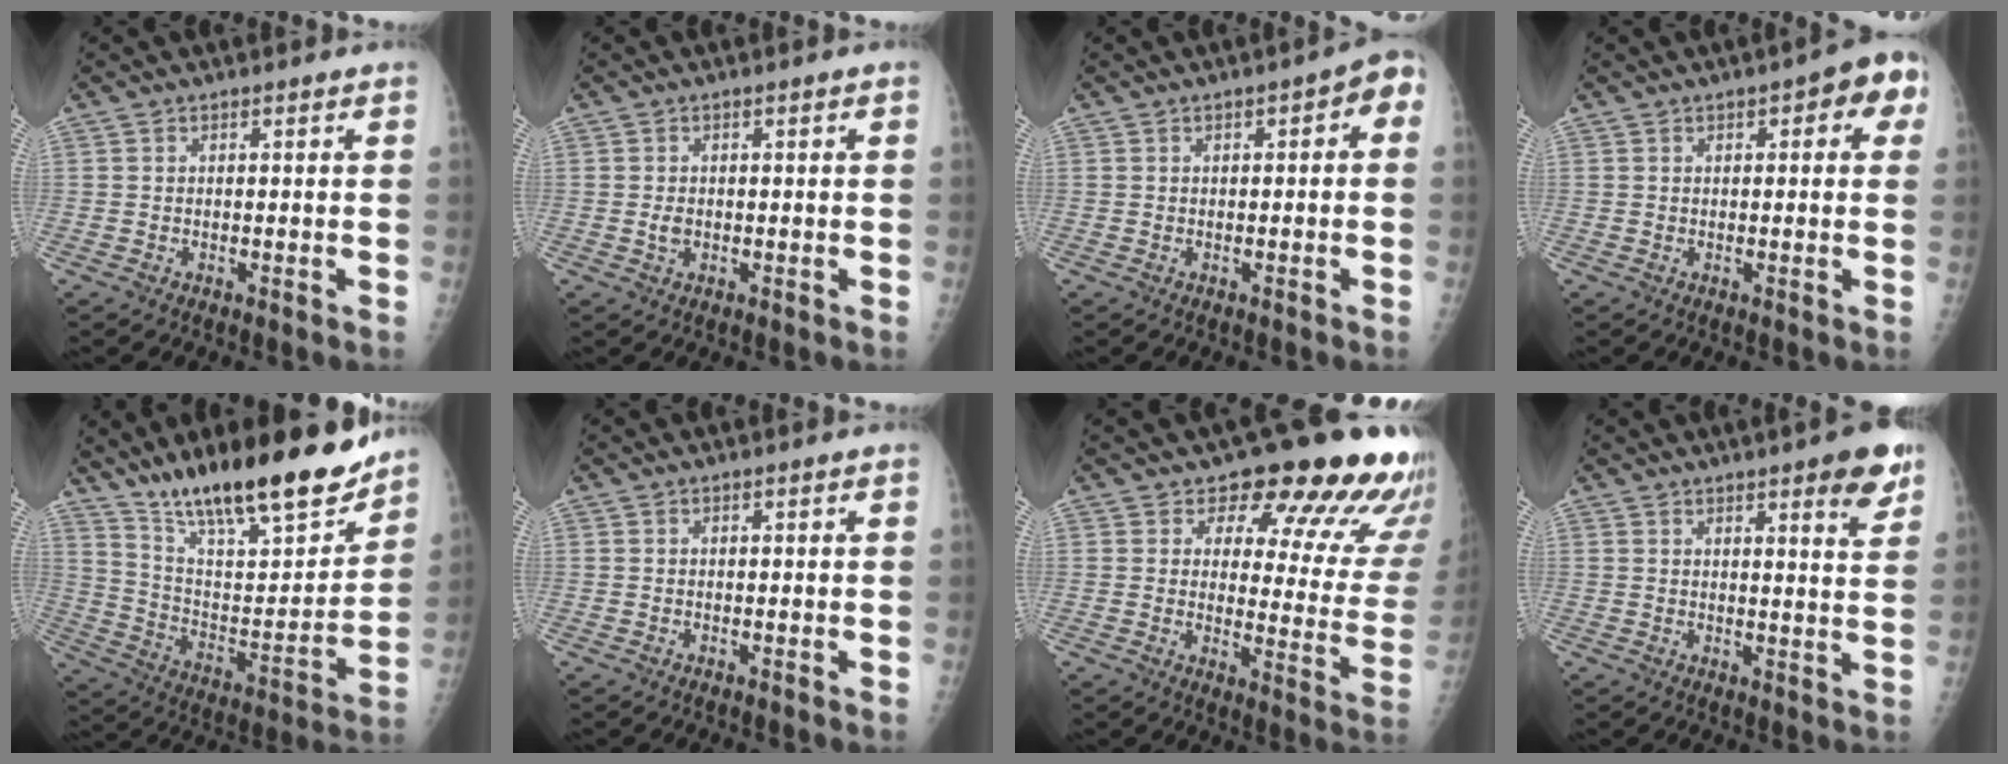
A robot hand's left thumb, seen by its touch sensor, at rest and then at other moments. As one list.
[{"total": 1.5, "force": [-0.2, 1.0, 1.1], "torque": [-0.013, 0.001, -0.001]}, {"total": 3.9, "force": [0.1, 1.9, 3.3], "torque": [-0.018, 0.019, -0.009]}, {"total": 6.1, "force": [2.0, 2.7, 5.1], "torque": [-0.026, 0.007, 0.014]}, {"total": 24.5, "force": [18.9, 5.9, 14.5], "torque": [-0.194, -0.087, 0.315]}, {"total": 0.0}, {"total": 18.1, "force": [13.9, 6.8, 9.3], "torque": [-0.054, -0.088, 0.152]}, {"total": 7.7, "force": [4.6, 1.8, 5.9], "torque": [-0.056, -0.022, 0.056]}]